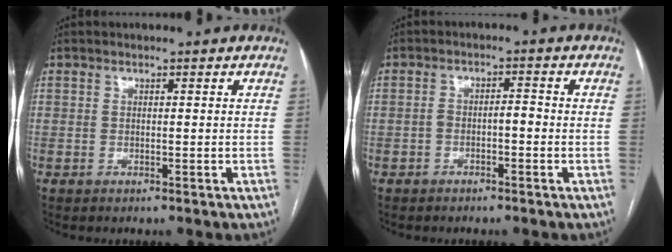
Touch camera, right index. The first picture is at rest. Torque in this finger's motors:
{"motor_torque": [0.33, -0.33, 0.04, 0.05]}